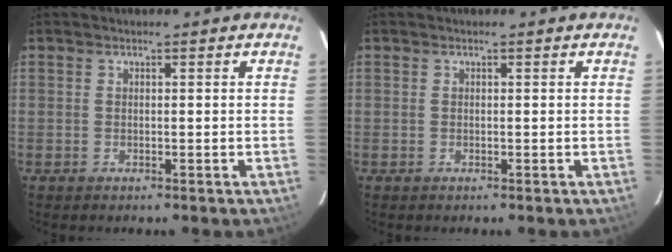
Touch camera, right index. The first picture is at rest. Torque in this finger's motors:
{"motor_torque": [0.00, 0.00, 0.02, 0.00]}